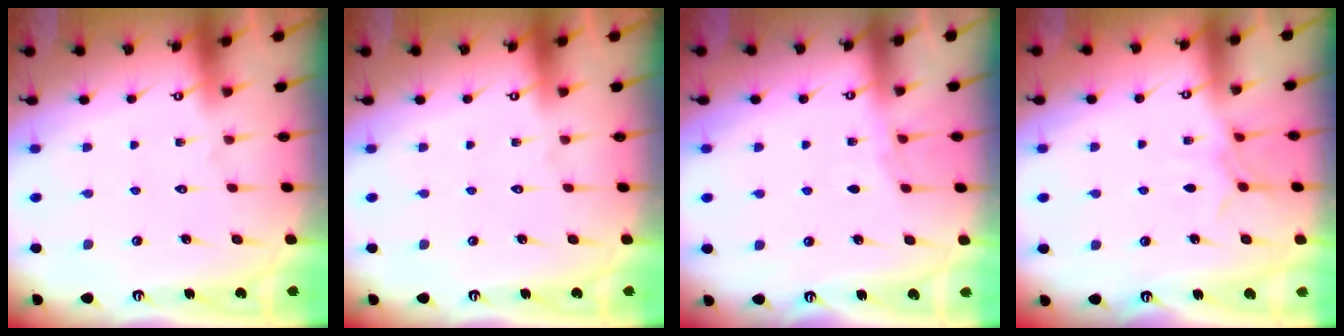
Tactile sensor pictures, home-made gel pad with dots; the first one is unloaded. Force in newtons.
{"total": 0.0}
{"total": 2.8, "press": 2.7, "slide": 0.4}
{"total": 5.9, "press": 5.9, "slide": 0.7}